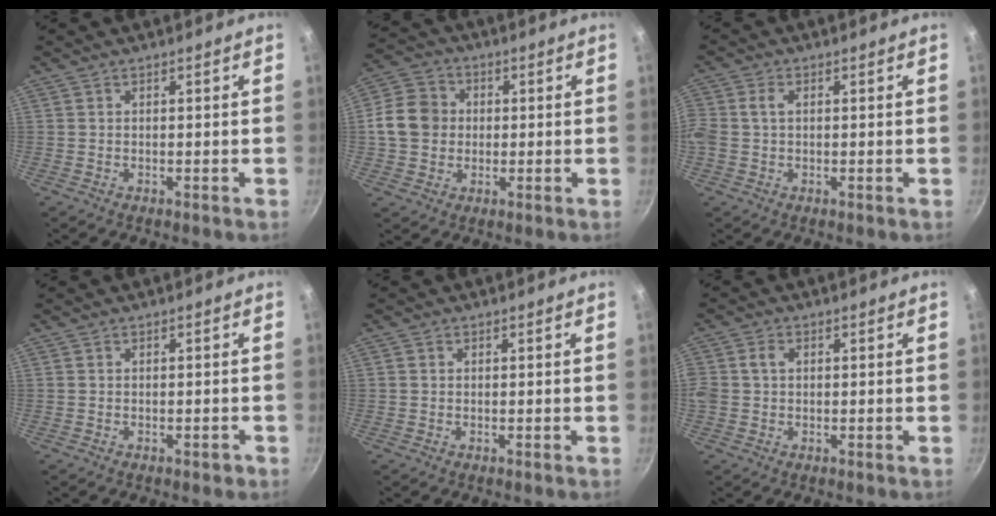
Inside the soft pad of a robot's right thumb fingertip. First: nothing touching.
{"total": 9.9, "force": [0.4, 8.6, 4.9], "torque": [-0.063, 0.013, -0.007]}
{"total": 3.6, "force": [0.3, 2.5, 2.6], "torque": [-0.060, 0.009, -0.002]}
{"total": 1.1, "force": [-0.5, 0.7, 0.7], "torque": [0.001, 0.010, -0.003]}
{"total": 0.9, "force": [0.2, 0.8, 0.3], "torque": [-0.004, 0.003, 0.001]}
{"total": 4.2, "force": [0.5, 3.2, 2.6], "torque": [-0.052, 0.013, 0.003]}